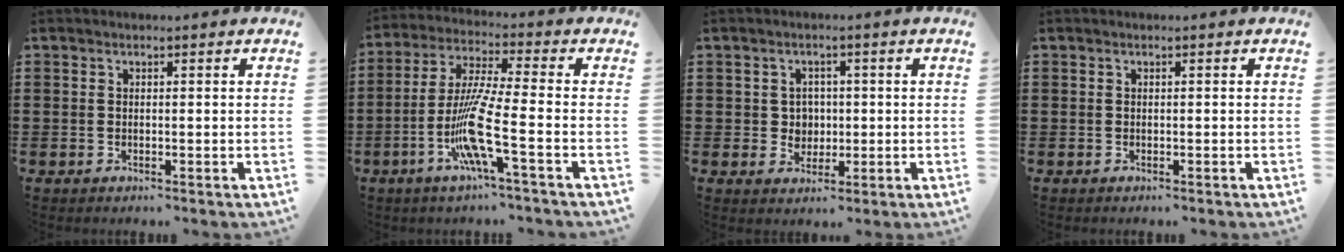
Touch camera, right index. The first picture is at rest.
{"total": 10.7, "force": [-4.1, 0.5, 9.8], "torque": [-0.219, -0.020, -0.087]}
{"total": 3.1, "force": [0.0, 2.9, 1.0], "torque": [-0.023, 0.007, -0.005]}
{"total": 0.0}